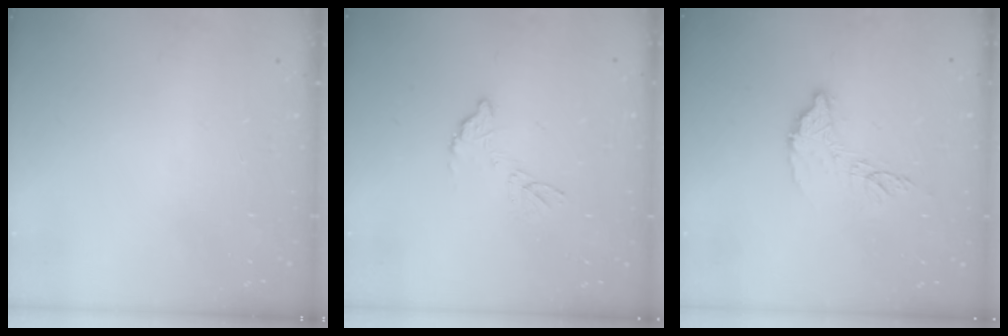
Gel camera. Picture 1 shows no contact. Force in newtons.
{"total": 7.9, "press": 7.9, "slide": 0.4}
{"total": 8.9, "press": 8.9, "slide": 0.6}